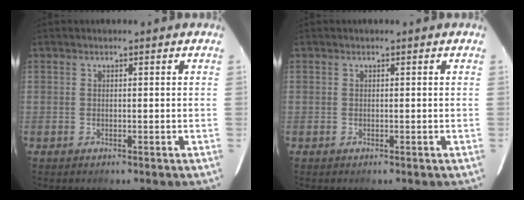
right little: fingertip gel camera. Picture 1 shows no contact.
{"total": 0.0}